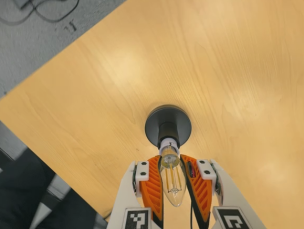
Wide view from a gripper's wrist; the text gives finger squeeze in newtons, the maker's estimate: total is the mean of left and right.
{"total": 23.0, "left": 22.7, "right": 23.3}